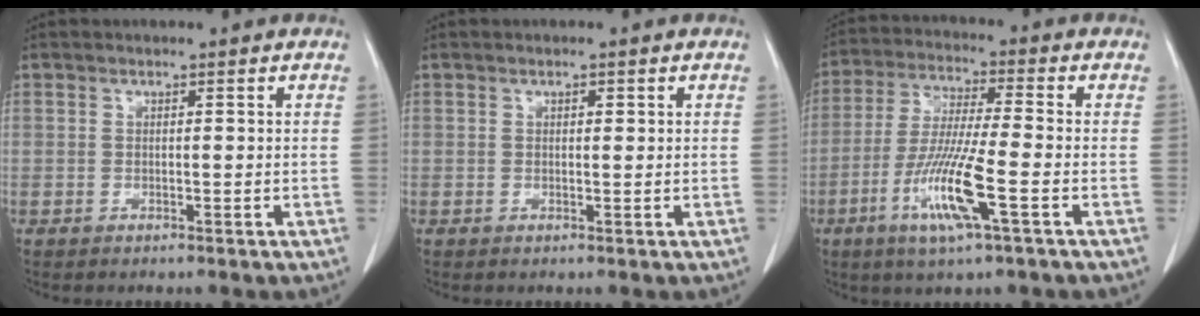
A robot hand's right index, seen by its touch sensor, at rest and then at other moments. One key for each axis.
{"total": 0.8, "fx": 0.3, "fy": 0.3, "fz": 0.6, "tx": -0.011, "ty": 0.000, "tz": 0.006}
{"total": 11.4, "fx": -4.3, "fy": 0.3, "fz": 10.5, "tx": -0.213, "ty": -0.018, "tz": -0.086}